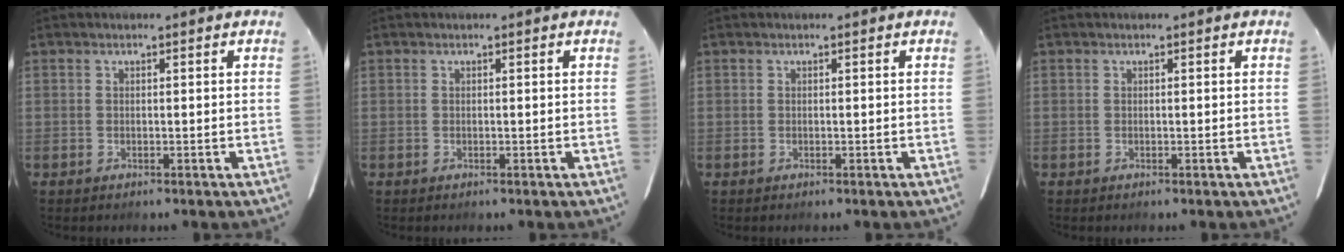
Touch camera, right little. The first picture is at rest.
{"total": 0.0}
{"total": 0.0}
{"total": 0.0}